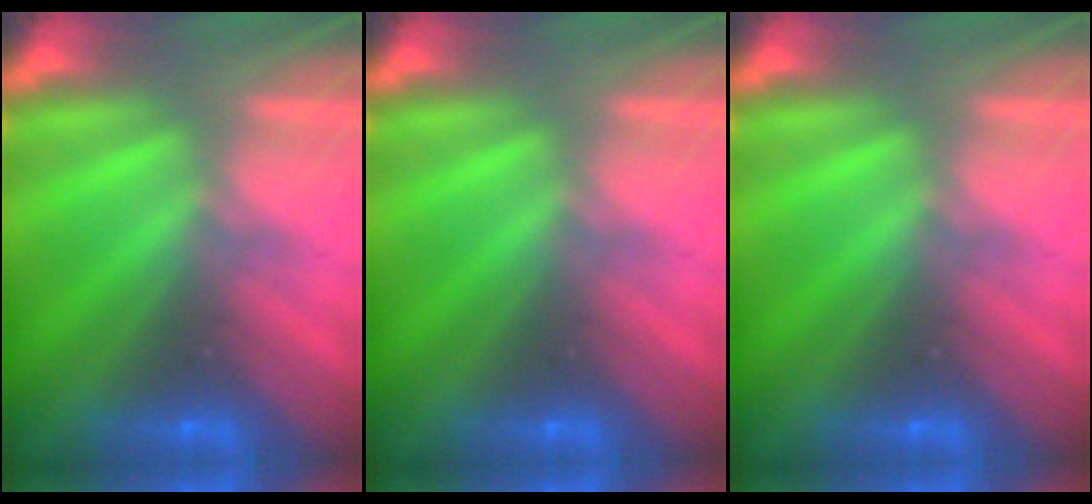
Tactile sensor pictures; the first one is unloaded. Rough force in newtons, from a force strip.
{"total": 0.0}
{"total": 0.0}